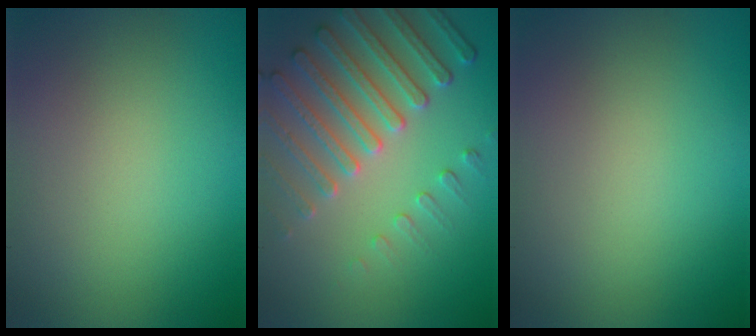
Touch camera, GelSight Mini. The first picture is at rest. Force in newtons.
{"total": 5.2, "press": 4.7, "slide": 2.4}
{"total": 0.0}